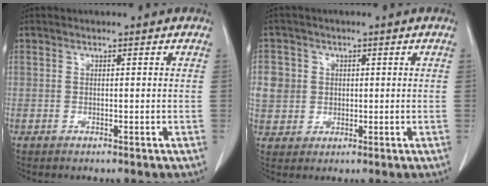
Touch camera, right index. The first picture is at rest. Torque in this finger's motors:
{"motor_torque": [0.32, 0.08, 0.13, 0.02]}